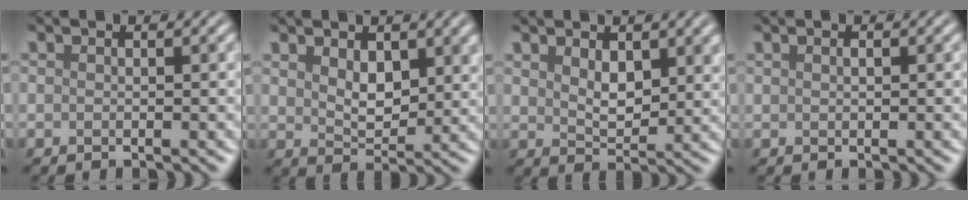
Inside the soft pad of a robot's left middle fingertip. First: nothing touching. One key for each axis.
{"total": 3.2, "fx": 1.7, "fy": 1.8, "fz": 2.1, "tx": -0.044, "ty": 0.000, "tz": 0.043}
{"total": 2.9, "fx": 1.7, "fy": 1.5, "fz": 1.8, "tx": -0.039, "ty": 0.001, "tz": 0.042}
{"total": 0.5, "fx": 0.4, "fy": 0.2, "fz": 0.2, "tx": 0.001, "ty": 0.000, "tz": 0.013}